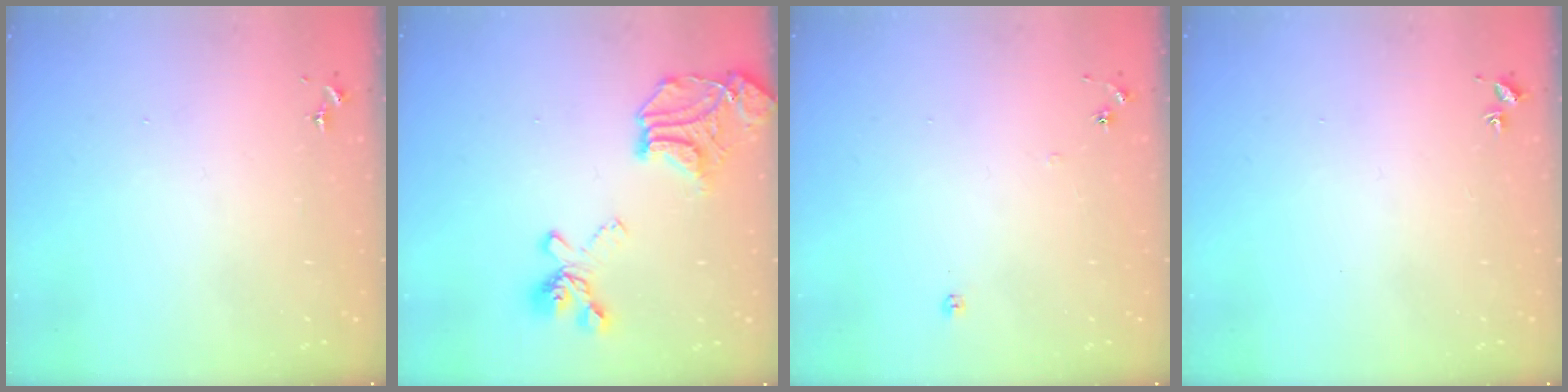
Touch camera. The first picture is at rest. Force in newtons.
{"total": 21.1, "press": 21.0, "slide": 2.5}
{"total": 6.1, "press": 6.1, "slide": 0.5}
{"total": 1.5, "press": 1.5, "slide": 0.2}